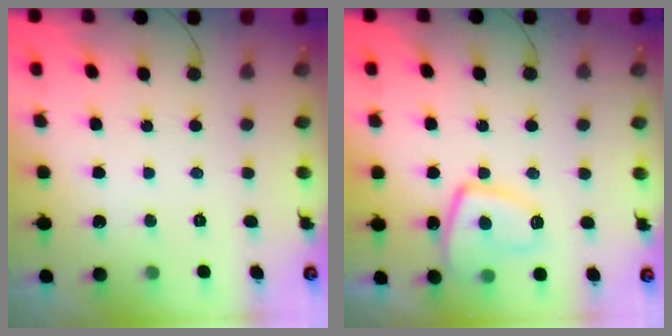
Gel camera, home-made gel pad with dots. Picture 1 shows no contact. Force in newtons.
{"total": 9.8, "press": 9.7, "slide": 1.1}